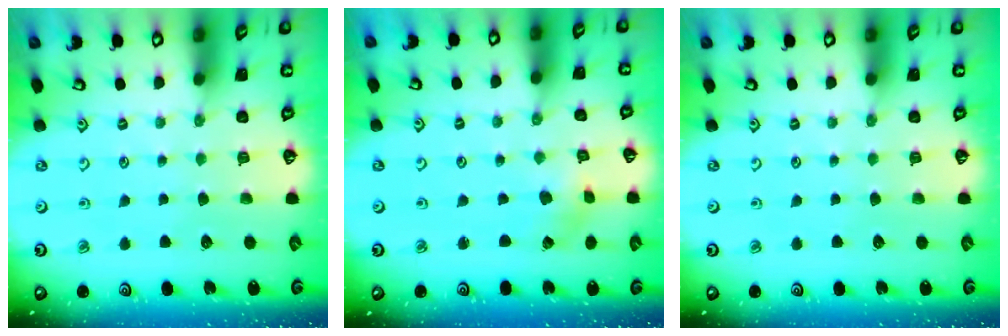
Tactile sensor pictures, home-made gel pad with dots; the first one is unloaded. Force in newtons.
{"total": 0.8, "press": 0.8, "slide": 0.2}
{"total": 0.0}